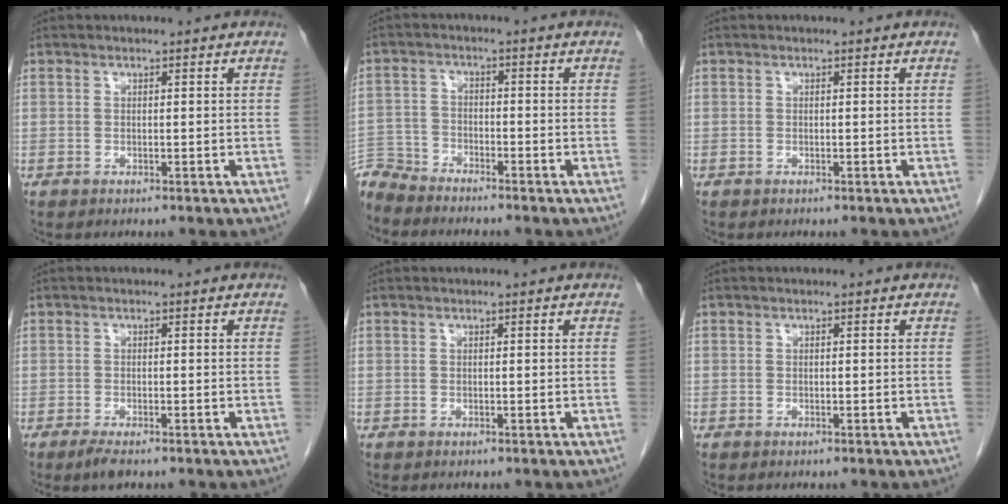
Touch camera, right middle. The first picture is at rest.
{"total": 6.0, "force": [-5.9, 0.9, -0.1], "torque": [0.006, -0.005, -0.116]}
{"total": 0.0}
{"total": 2.3, "force": [-1.7, 0.4, 1.6], "torque": [-0.037, -0.008, -0.029]}
{"total": 0.0}
{"total": 0.0}